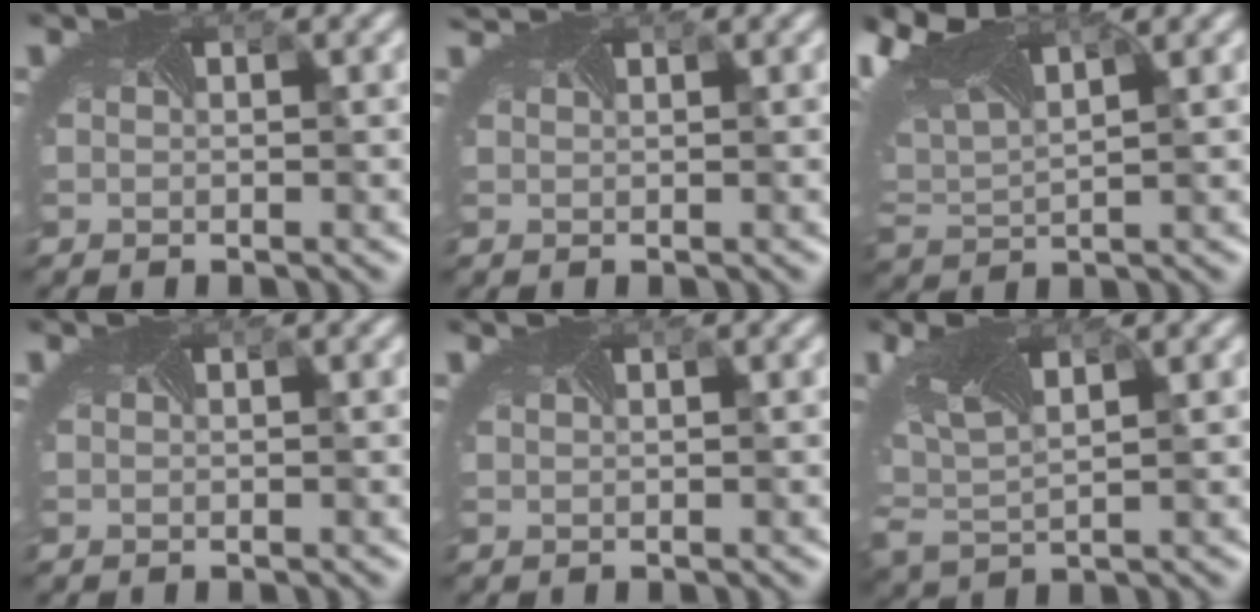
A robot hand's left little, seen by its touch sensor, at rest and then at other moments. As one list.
[{"total": 1.0, "force": [0.9, -0.2, -0.2], "torque": [-0.004, -0.001, 0.013]}, {"total": 10.2, "force": [5.3, 4.7, 7.3], "torque": [-0.162, 0.035, 0.091]}, {"total": 0.0}, {"total": 0.6, "force": [0.5, 0.1, 0.2], "torque": [-0.005, 0.001, 0.003]}, {"total": 5.3, "force": [2.1, 2.5, 4.2], "torque": [-0.098, 0.002, 0.040]}]